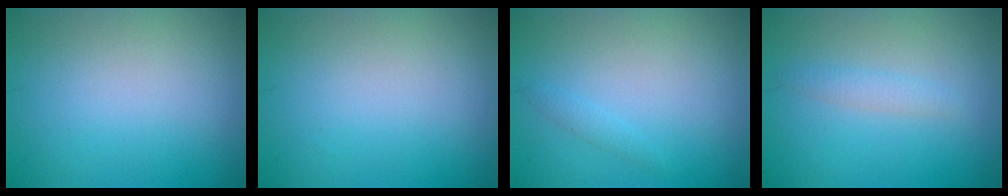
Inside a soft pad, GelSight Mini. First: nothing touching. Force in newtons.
{"total": 0.0}
{"total": 0.8, "press": 0.8, "slide": 0.1}
{"total": 1.4, "press": 1.4, "slide": 0.1}